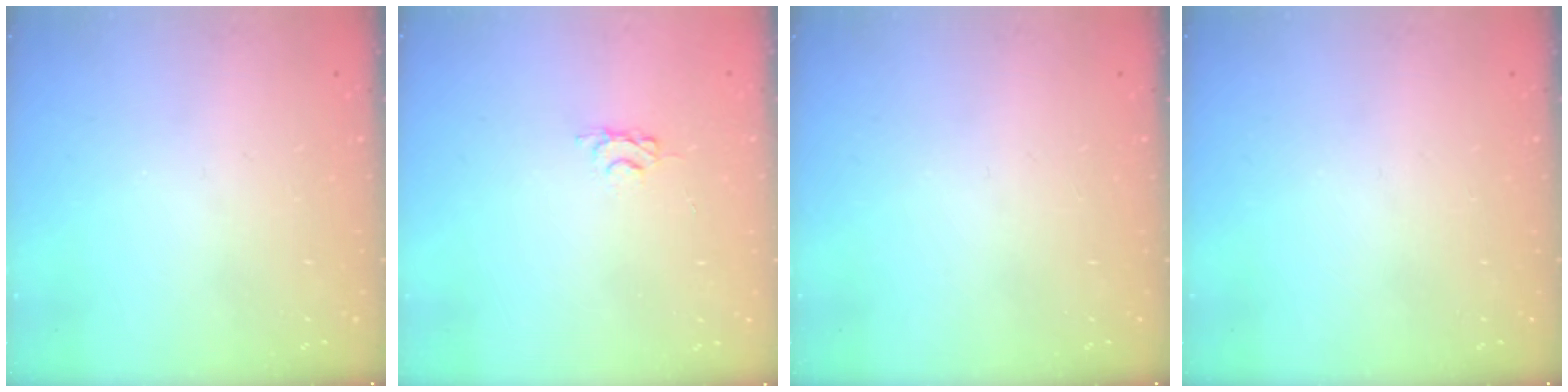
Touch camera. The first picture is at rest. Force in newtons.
{"total": 3.1, "press": 3.0, "slide": 0.5}
{"total": 0.0}
{"total": 0.0}